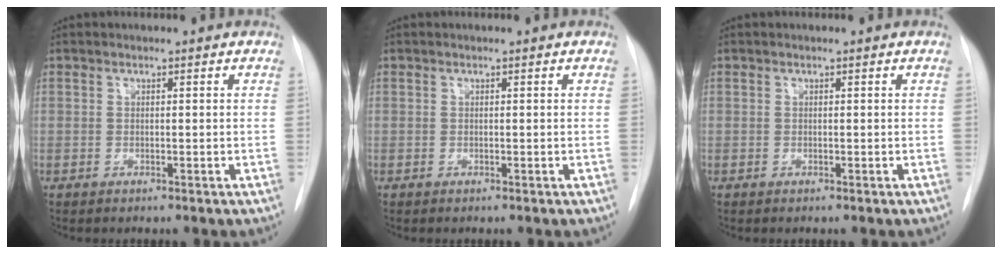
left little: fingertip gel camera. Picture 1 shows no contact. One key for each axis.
{"total": 0.0}
{"total": 0.0}